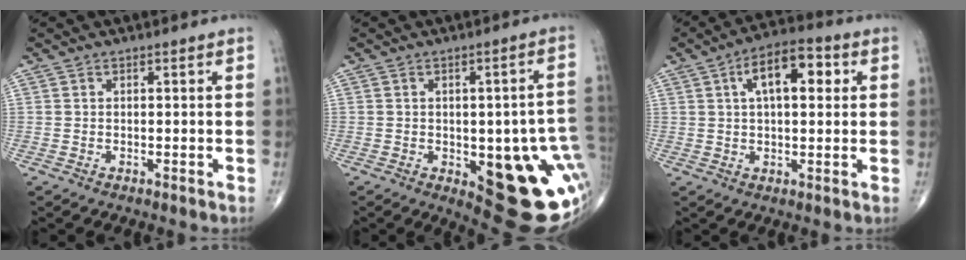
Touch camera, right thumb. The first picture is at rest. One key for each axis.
{"total": 21.2, "fx": -4.1, "fy": 8.5, "fz": 18.9, "tx": -0.177, "ty": 0.008, "tz": -0.019}
{"total": 10.9, "fx": 3.1, "fy": 5.1, "fz": 9.1, "tx": -0.130, "ty": 0.018, "tz": 0.043}